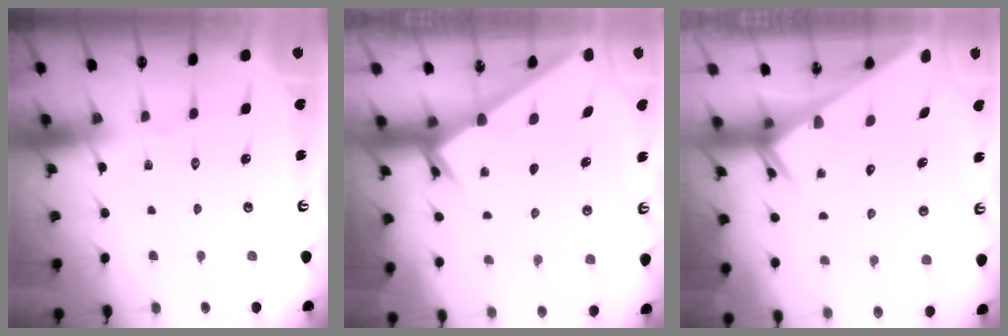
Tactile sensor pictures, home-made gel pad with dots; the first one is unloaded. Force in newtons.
{"total": 2.2, "press": 2.2, "slide": 0.2}
{"total": 2.5, "press": 2.5, "slide": 0.1}